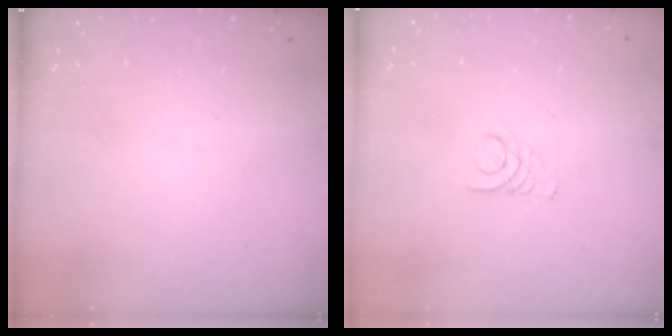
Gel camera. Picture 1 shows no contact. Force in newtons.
{"total": 1.9, "press": 1.9, "slide": 0.2}